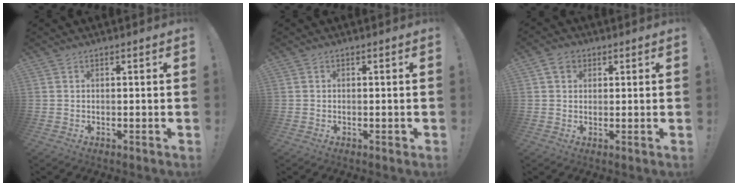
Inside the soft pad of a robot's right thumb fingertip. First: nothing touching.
{"total": 0.6, "force": [0.0, 0.5, 0.3], "torque": [-0.006, 0.003, 0.000]}
{"total": 4.4, "force": [2.0, 3.4, 2.0], "torque": [-0.031, 0.000, 0.037]}